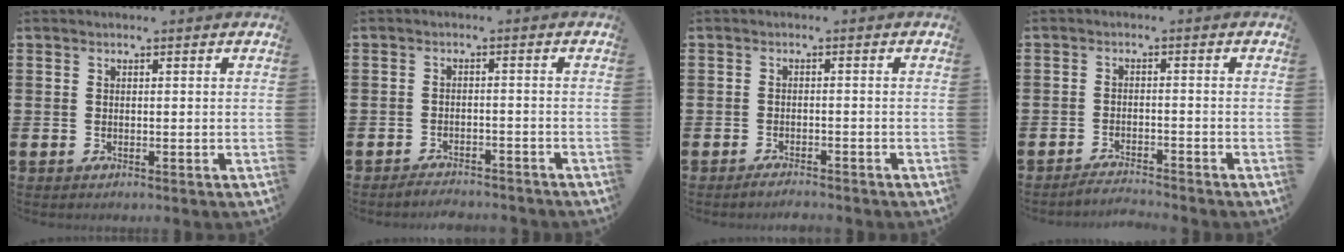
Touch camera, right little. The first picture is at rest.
{"total": 2.2, "force": [-2.2, 0.0, 0.0], "torque": [-0.006, 0.004, -0.045]}
{"total": 1.6, "force": [-1.5, 0.0, 0.4], "torque": [-0.010, 0.002, -0.030]}
{"total": 2.1, "force": [-2.1, -0.2, 0.2], "torque": [-0.005, 0.003, -0.043]}